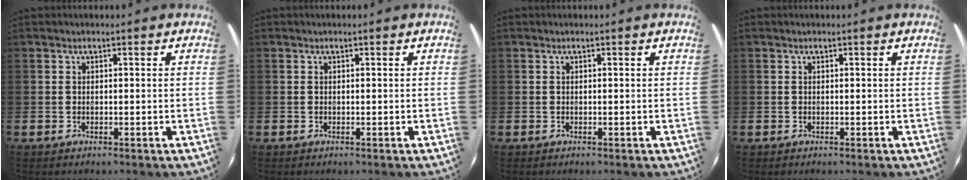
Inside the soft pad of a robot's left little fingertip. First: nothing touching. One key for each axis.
{"total": 0.0}
{"total": 0.0}
{"total": 0.0}